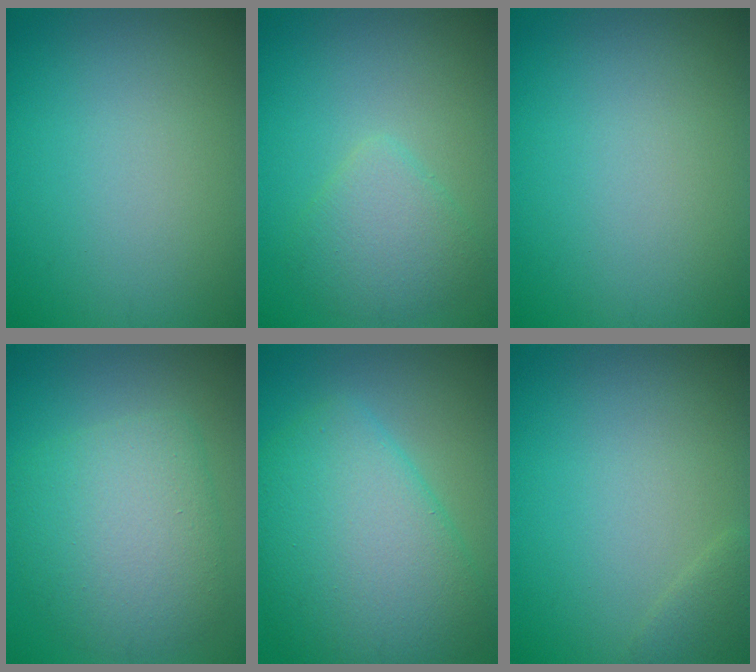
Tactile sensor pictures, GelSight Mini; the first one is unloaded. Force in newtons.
{"total": 3.0, "press": 3.0, "slide": 0.2}
{"total": 0.0}
{"total": 6.2, "press": 6.2, "slide": 0.3}
{"total": 8.8, "press": 8.8, "slide": 0.1}
{"total": 1.1, "press": 1.1, "slide": 0.0}